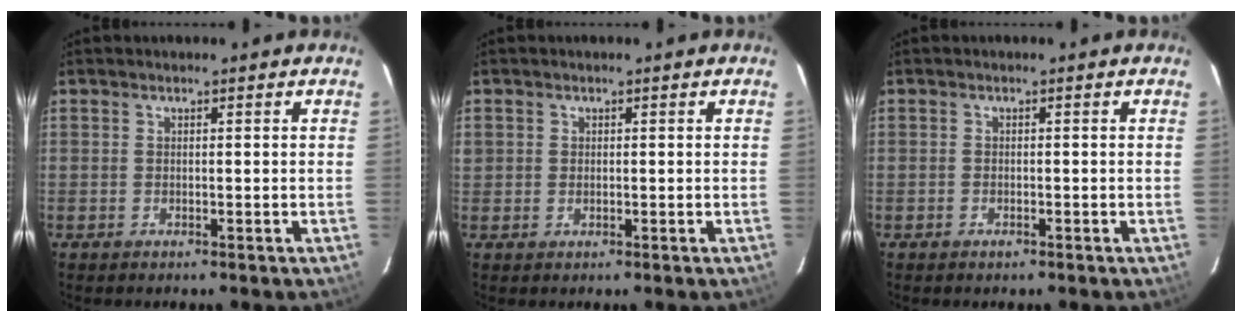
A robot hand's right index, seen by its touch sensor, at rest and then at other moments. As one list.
[{"total": 1.1, "force": [0.1, 1.1, 0.3], "torque": [0.000, 0.001, 0.001]}, {"total": 1.1, "force": [-0.9, 0.6, 0.2], "torque": [-0.005, 0.000, -0.016]}]